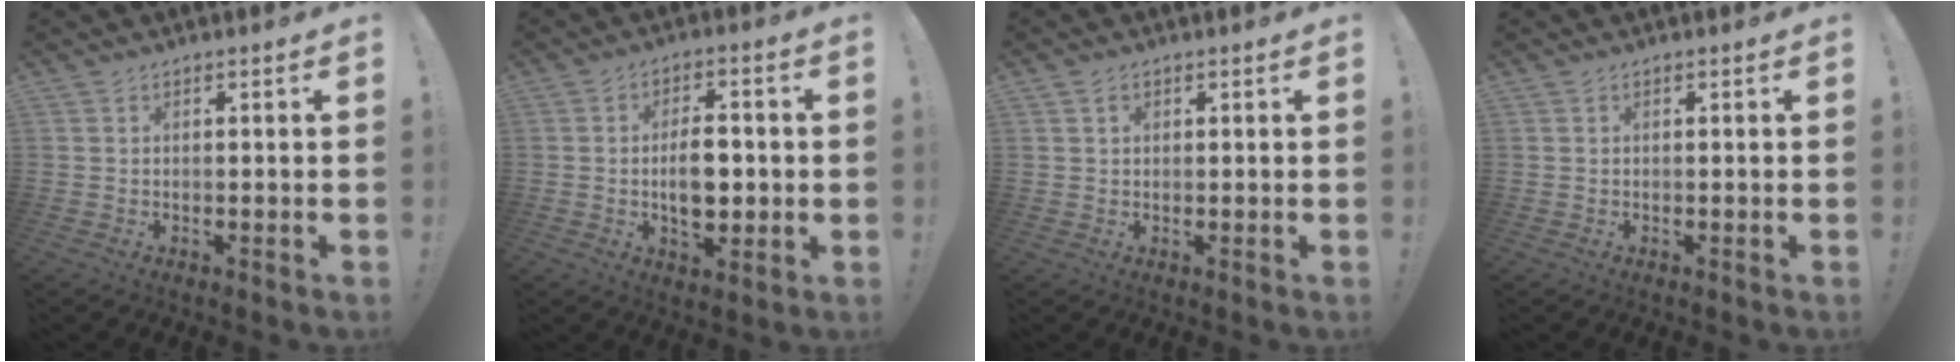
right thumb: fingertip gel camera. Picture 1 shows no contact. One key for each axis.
{"total": 8.9, "fx": -0.7, "fy": 5.4, "fz": 7.1, "tx": -0.110, "ty": -0.001, "tz": -0.017}
{"total": 1.2, "fx": 0.6, "fy": 0.9, "fz": 0.5, "tx": -0.011, "ty": 0.003, "tz": 0.010}
{"total": 0.0}